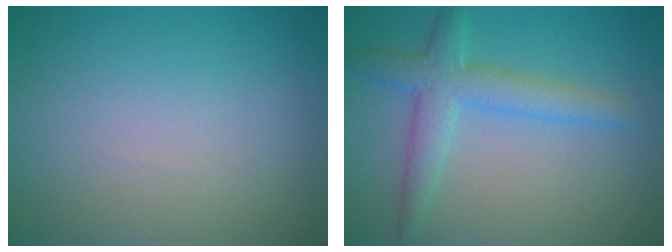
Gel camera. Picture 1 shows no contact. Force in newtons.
{"total": 4.0, "press": 4.0, "slide": 0.1}